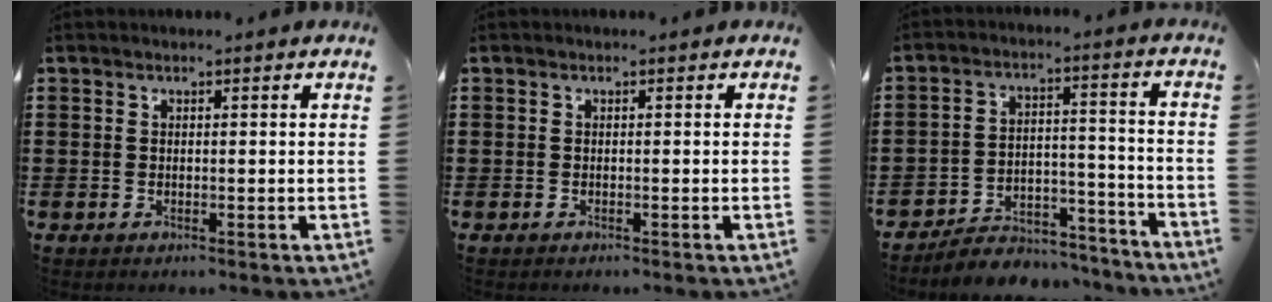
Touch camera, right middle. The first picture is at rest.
{"total": 0.0}
{"total": 6.2, "force": [-5.9, 1.8, 0.7], "torque": [-0.008, 0.023, -0.118]}